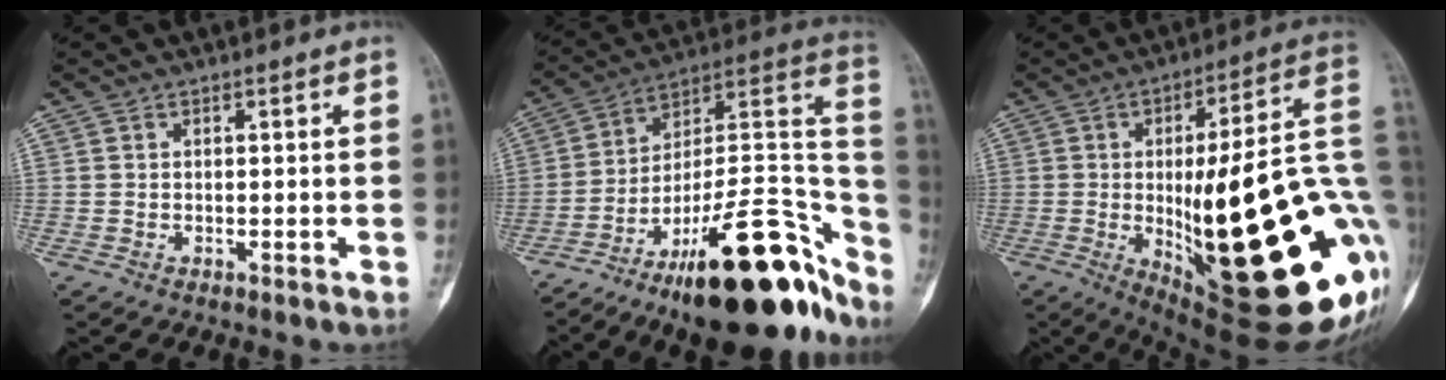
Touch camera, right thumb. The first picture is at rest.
{"total": 30.4, "force": [-17.3, 10.6, 22.7], "torque": [-0.236, 0.106, -0.265]}
{"total": 39.3, "force": [-5.0, 11.4, 37.2], "torque": [-0.447, 0.005, -0.057]}